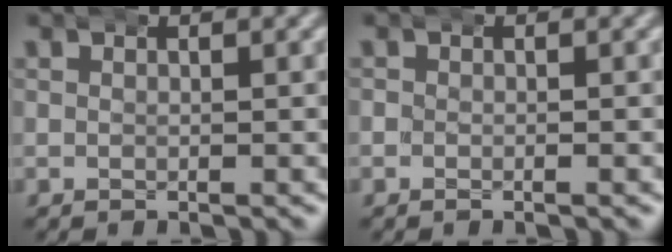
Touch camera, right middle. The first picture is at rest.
{"total": 0.7, "force": [-0.3, 0.5, 0.2], "torque": [-0.010, 0.003, -0.007]}